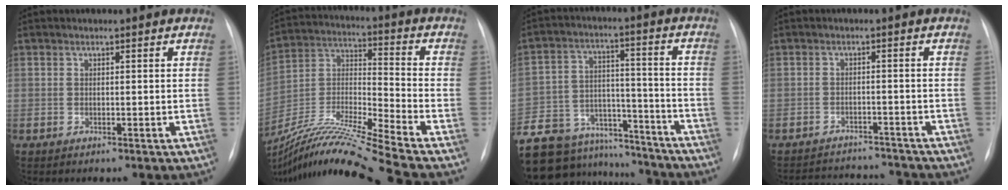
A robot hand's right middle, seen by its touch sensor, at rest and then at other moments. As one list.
[{"total": 21.2, "force": [-18.0, -2.2, 10.9], "torque": [-0.246, -0.024, -0.333]}, {"total": 24.9, "force": [-21.2, 10.2, 8.3], "torque": [-0.202, 0.015, -0.313]}, {"total": 9.3, "force": [-9.0, 1.8, 1.3], "torque": [-0.022, 0.009, -0.121]}]